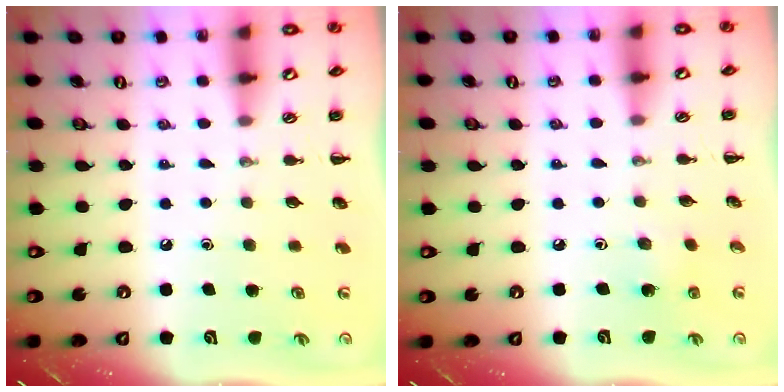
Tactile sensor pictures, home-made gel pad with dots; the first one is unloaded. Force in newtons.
{"total": 1.6, "press": 1.4, "slide": 0.6}